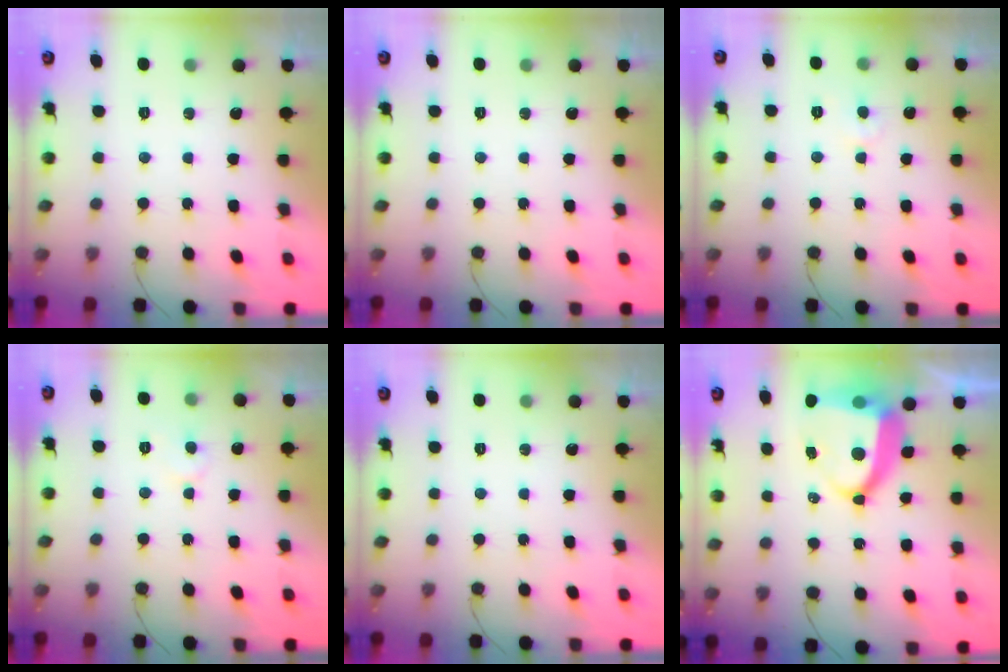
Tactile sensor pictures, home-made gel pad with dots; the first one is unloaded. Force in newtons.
{"total": 0.0}
{"total": 3.3, "press": 3.3, "slide": 0.3}
{"total": 4.4, "press": 4.4, "slide": 0.5}
{"total": 0.0}
{"total": 11.4, "press": 11.2, "slide": 1.5}